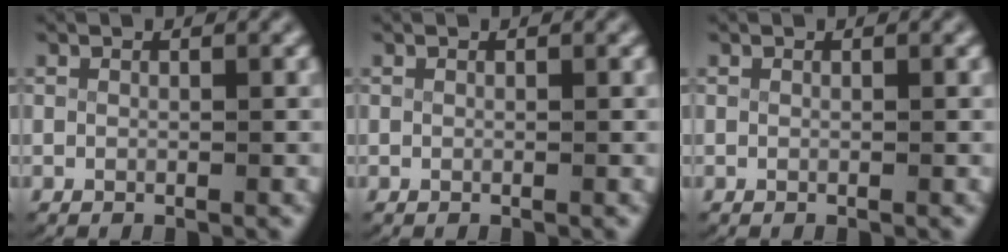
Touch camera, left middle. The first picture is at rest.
{"total": 0.0}
{"total": 0.0}